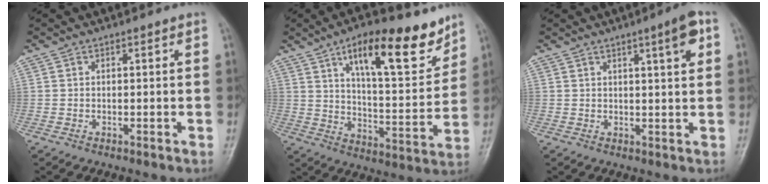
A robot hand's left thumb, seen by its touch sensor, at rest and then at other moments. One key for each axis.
{"total": 18.4, "fx": 11.0, "fy": 6.4, "fz": 13.3, "tx": -0.163, "ty": -0.057, "tz": 0.177}
{"total": 5.3, "fx": 2.3, "fy": 0.6, "fz": 4.7, "tx": -0.065, "ty": -0.007, "tz": 0.032}